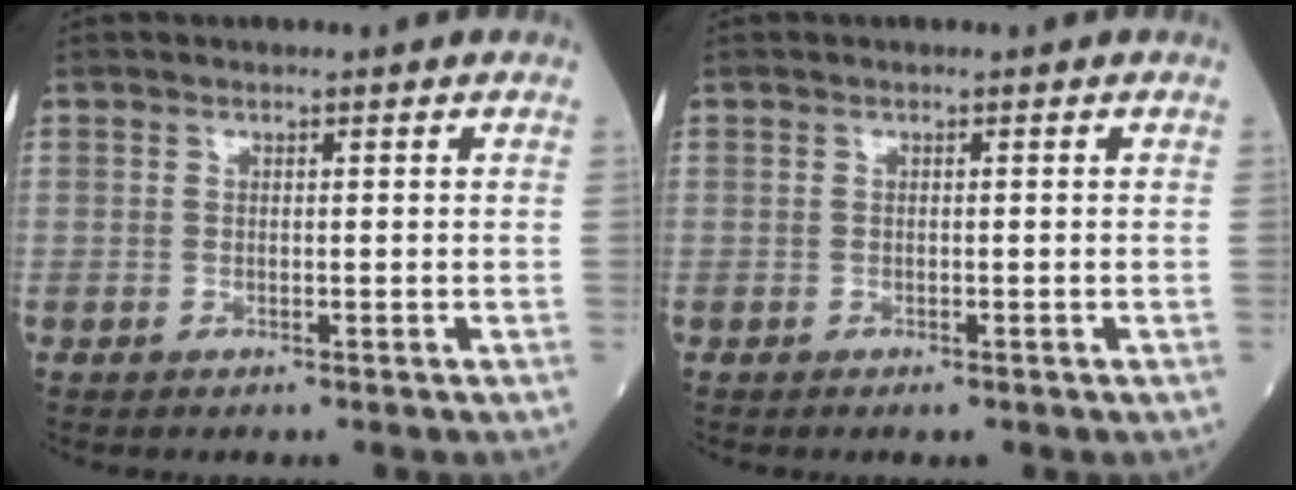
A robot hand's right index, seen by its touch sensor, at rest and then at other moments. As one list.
[{"total": 0.6, "force": [-0.4, 0.2, 0.3], "torque": [-0.003, 0.000, -0.005]}]